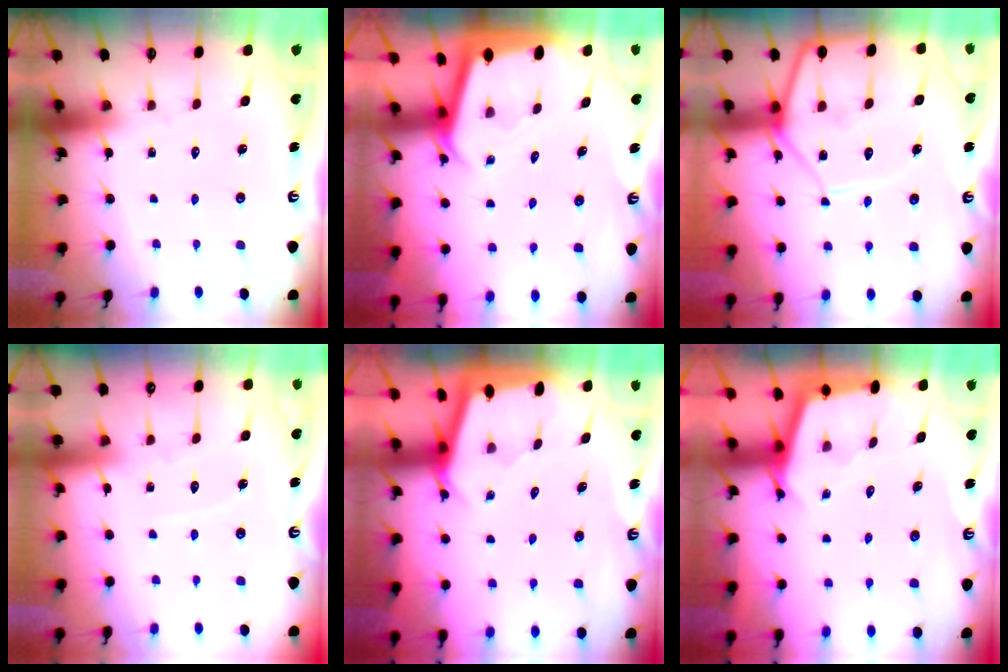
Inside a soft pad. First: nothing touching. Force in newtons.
{"total": 2.1, "press": 2.1, "slide": 0.2}
{"total": 10.8, "press": 10.7, "slide": 0.9}
{"total": 3.9, "press": 3.9, "slide": 0.5}
{"total": 2.2, "press": 2.2, "slide": 0.1}
{"total": 2.3, "press": 2.3, "slide": 0.1}